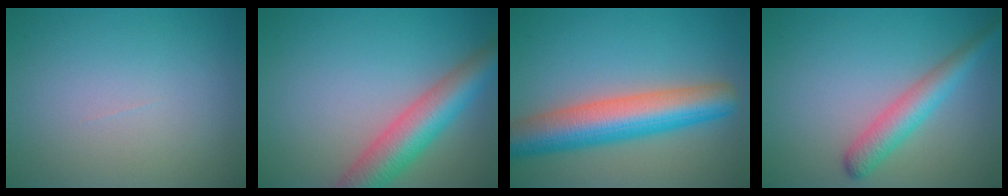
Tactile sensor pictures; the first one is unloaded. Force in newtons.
{"total": 6.6, "press": 6.6, "slide": 0.3}
{"total": 8.5, "press": 8.5, "slide": 0.2}
{"total": 3.6, "press": 3.6, "slide": 0.1}